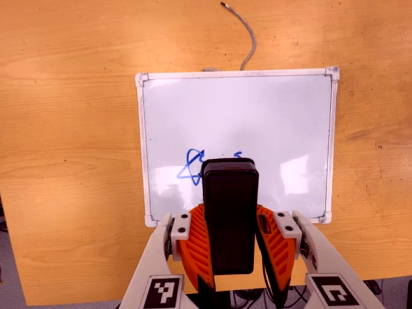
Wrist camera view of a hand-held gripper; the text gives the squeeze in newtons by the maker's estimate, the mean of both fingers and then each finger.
{"total": 6.8, "left": 6.2, "right": 7.4}